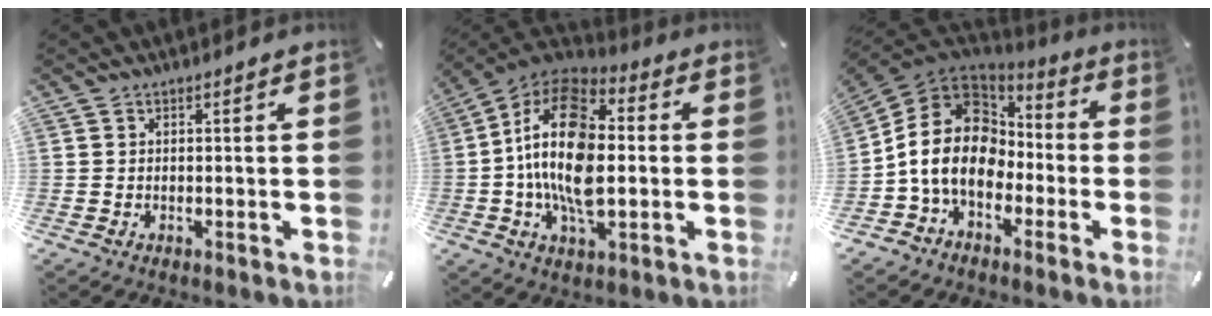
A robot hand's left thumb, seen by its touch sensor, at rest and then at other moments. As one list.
[{"total": 19.1, "force": [-0.7, 10.9, 15.7], "torque": [-0.328, -0.002, -0.021]}, {"total": 16.5, "force": [-2.5, 13.1, 9.7], "torque": [-0.214, 0.022, -0.048]}]